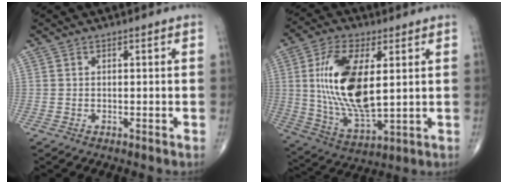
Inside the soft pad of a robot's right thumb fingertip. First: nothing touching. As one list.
[{"total": 17.8, "force": [3.0, 7.9, 15.7], "torque": [-0.302, -0.019, 0.064]}]